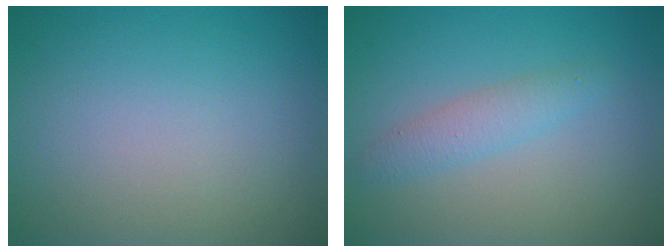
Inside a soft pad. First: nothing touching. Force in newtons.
{"total": 2.1, "press": 2.1, "slide": 0.0}